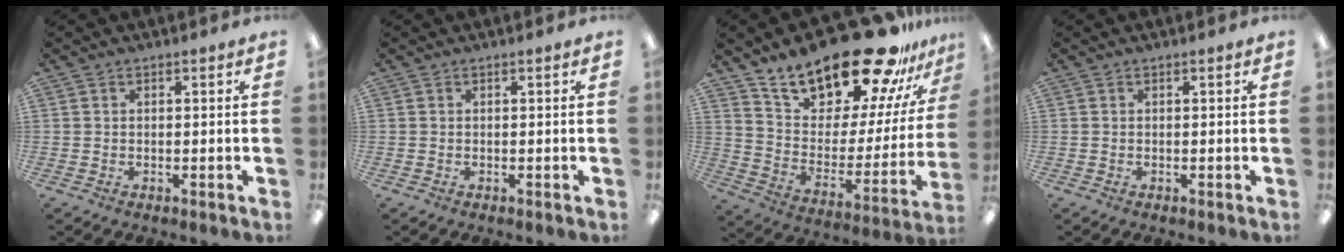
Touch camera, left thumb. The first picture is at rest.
{"total": 0.0}
{"total": 24.6, "force": [20.6, 8.1, 10.7], "torque": [-0.164, -0.153, 0.354]}
{"total": 0.0}